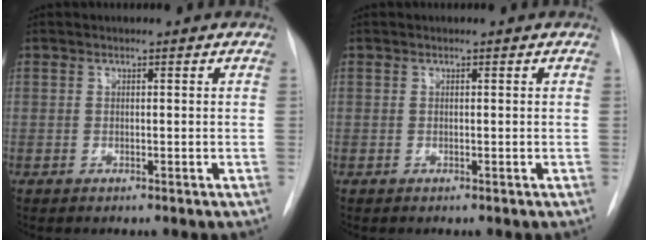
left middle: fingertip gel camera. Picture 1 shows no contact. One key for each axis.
{"total": 0.0}